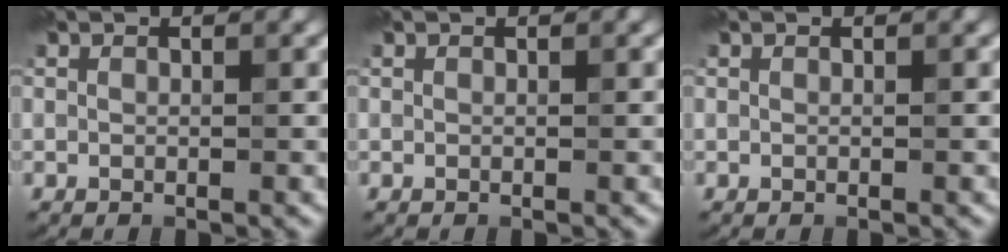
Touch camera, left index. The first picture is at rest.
{"total": 0.0}
{"total": 0.0}